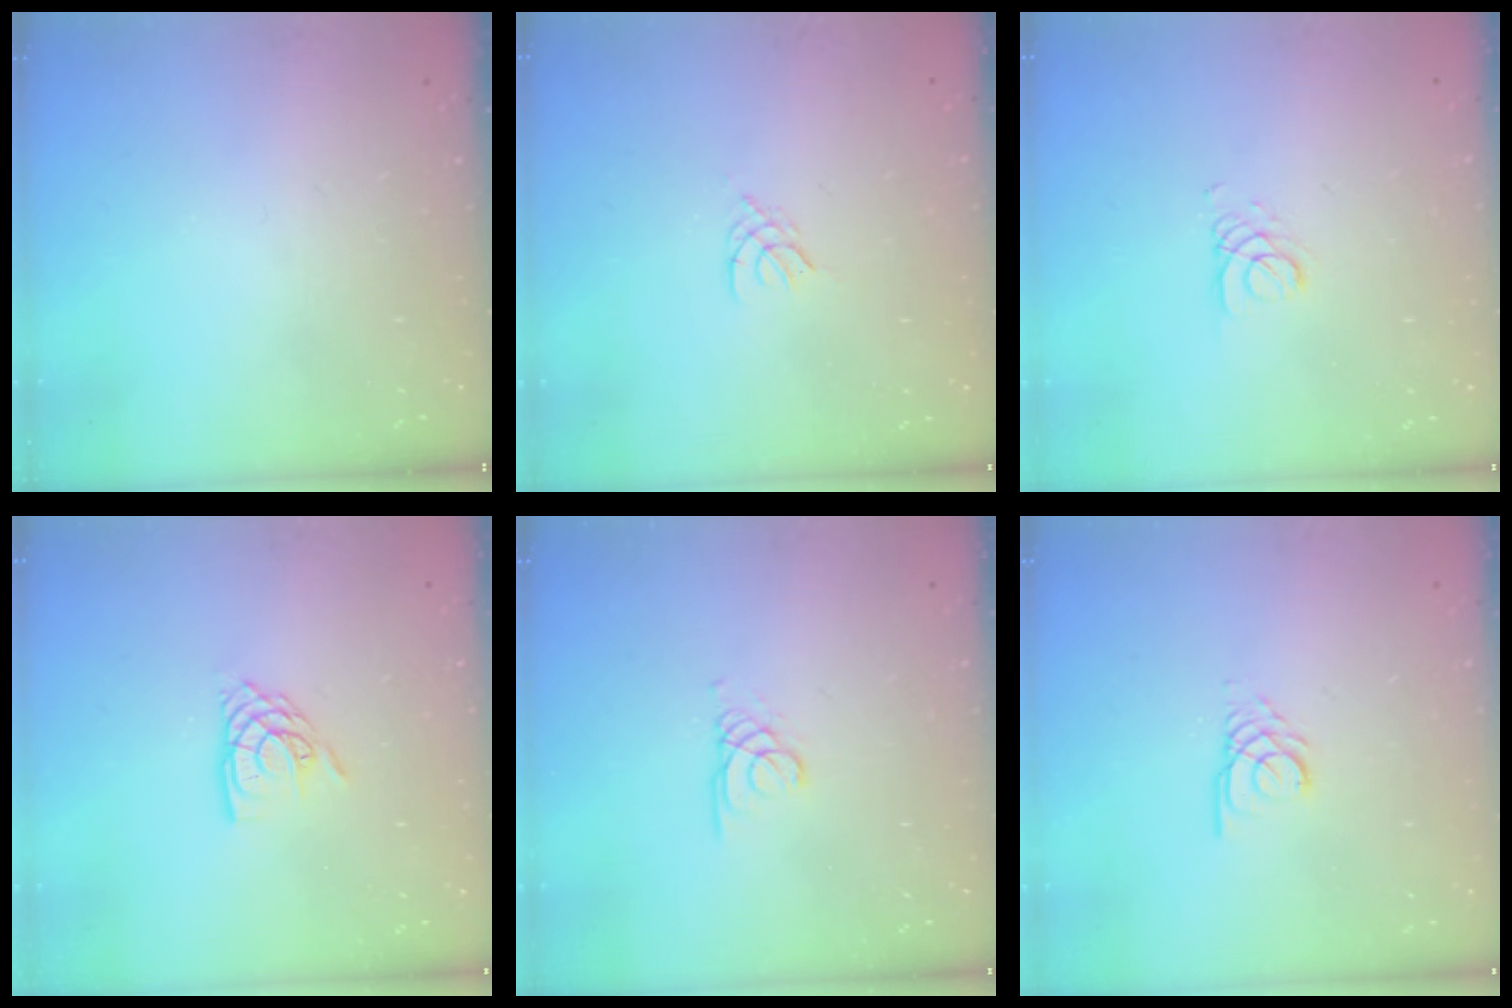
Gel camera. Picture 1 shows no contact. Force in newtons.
{"total": 2.1, "press": 2.0, "slide": 0.4}
{"total": 2.7, "press": 2.7, "slide": 0.3}
{"total": 7.9, "press": 7.9, "slide": 0.6}
{"total": 1.7, "press": 1.7, "slide": 0.1}
{"total": 3.5, "press": 3.5, "slide": 0.4}